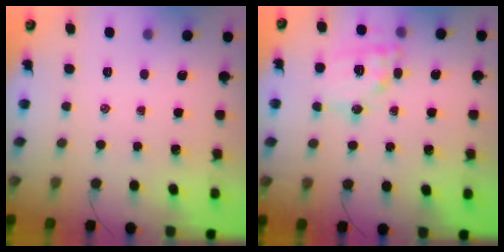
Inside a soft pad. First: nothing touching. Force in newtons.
{"total": 14.1, "press": 14.0, "slide": 1.8}